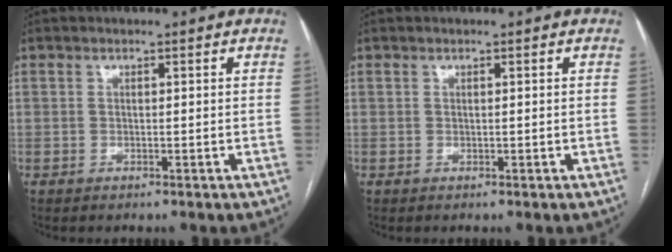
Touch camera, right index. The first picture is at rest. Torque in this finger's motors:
{"motor_torque": [0.00, 0.00, 0.00, 0.00]}